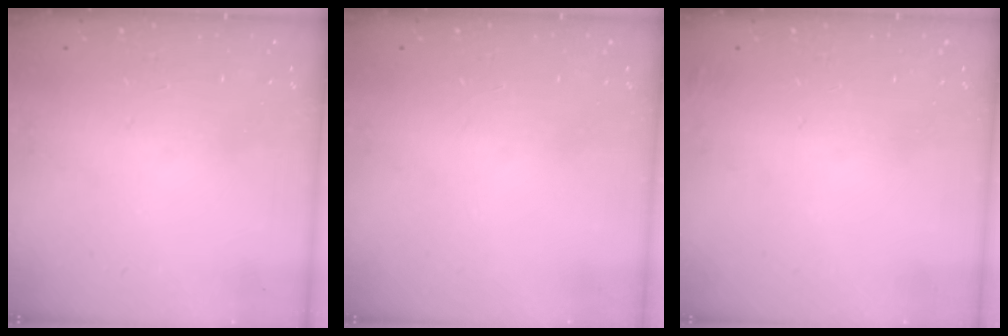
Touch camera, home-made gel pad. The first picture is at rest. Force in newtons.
{"total": 0.0}
{"total": 2.3, "press": 2.2, "slide": 0.8}